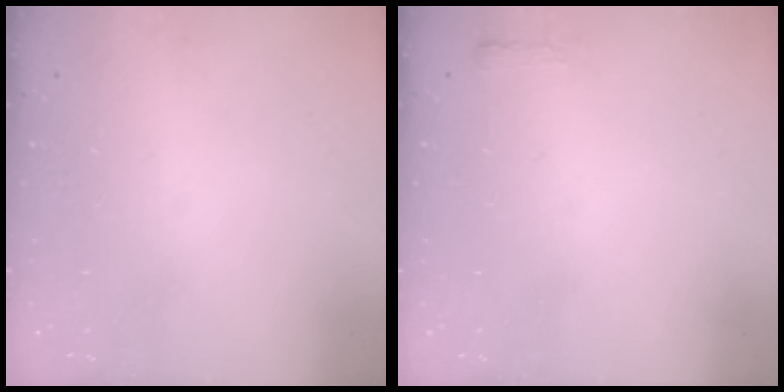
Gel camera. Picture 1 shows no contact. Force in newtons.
{"total": 2.4, "press": 2.4, "slide": 0.4}